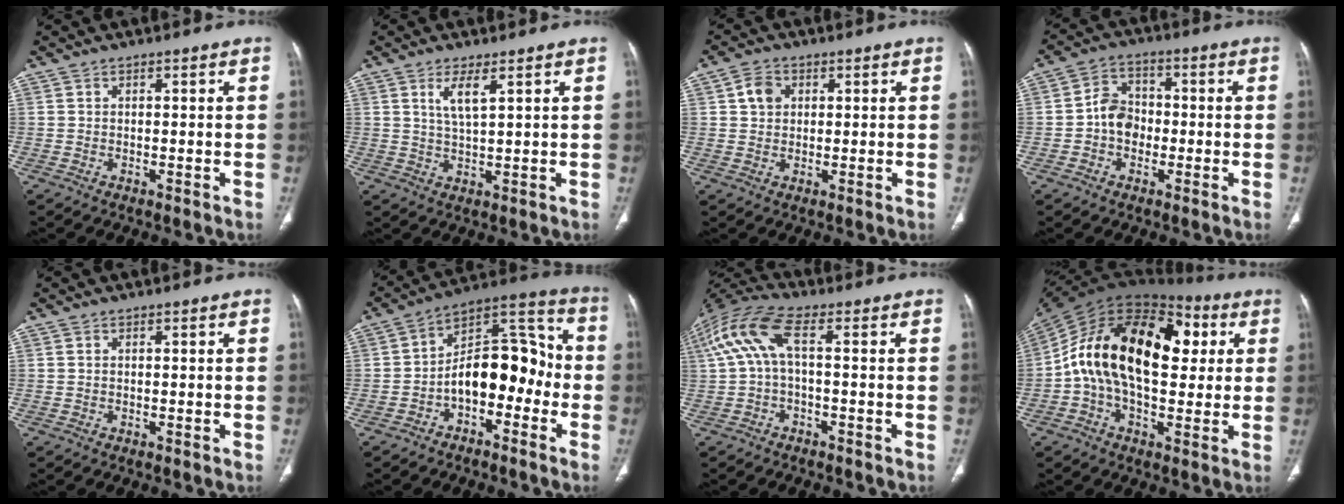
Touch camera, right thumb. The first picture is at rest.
{"total": 4.0, "force": [2.0, 0.9, 3.4], "torque": [-0.072, -0.016, 0.043]}
{"total": 3.9, "force": [1.3, 3.1, 2.0], "torque": [-0.025, 0.000, 0.023]}
{"total": 6.4, "force": [-1.2, 5.2, 3.5], "torque": [-0.036, 0.022, -0.032]}
{"total": 0.0}
{"total": 14.4, "force": [-3.5, 8.5, 11.1], "torque": [-0.134, 0.068, -0.064]}
{"total": 10.6, "force": [0.6, 4.0, 9.8], "torque": [-0.236, 0.046, 0.010]}
{"total": 25.4, "force": [4.6, 14.7, 20.1], "torque": [-0.343, 0.042, 0.068]}